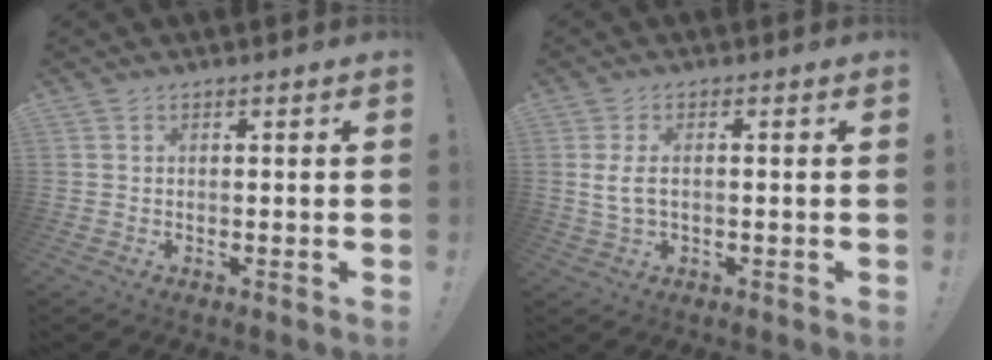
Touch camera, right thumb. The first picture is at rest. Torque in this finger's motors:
{"motor_torque": [0.03, 0.19, 0.43, -0.02, 0.12]}